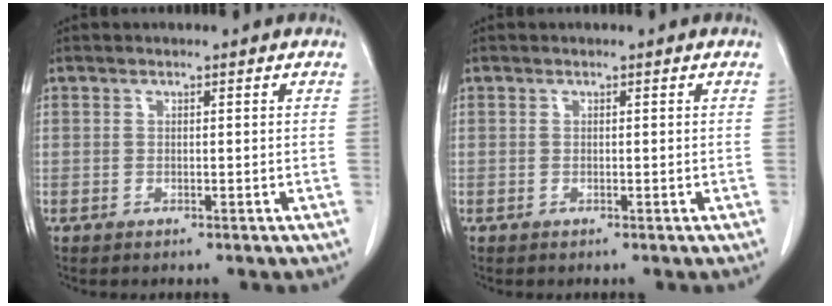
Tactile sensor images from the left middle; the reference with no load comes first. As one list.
[{"total": 0.0}]